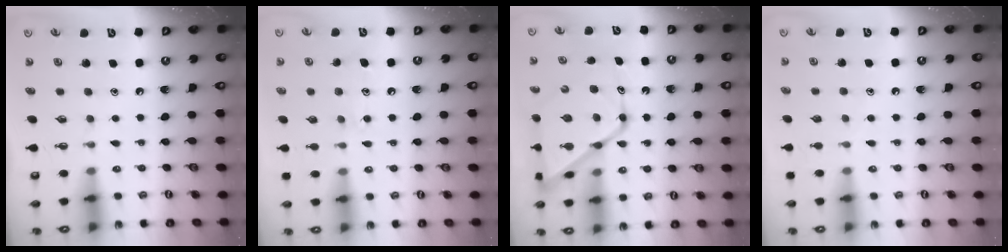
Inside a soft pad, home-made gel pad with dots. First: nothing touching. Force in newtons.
{"total": 9.2, "press": 9.1, "slide": 0.7}
{"total": 17.3, "press": 17.2, "slide": 1.7}
{"total": 3.3, "press": 3.2, "slide": 0.3}